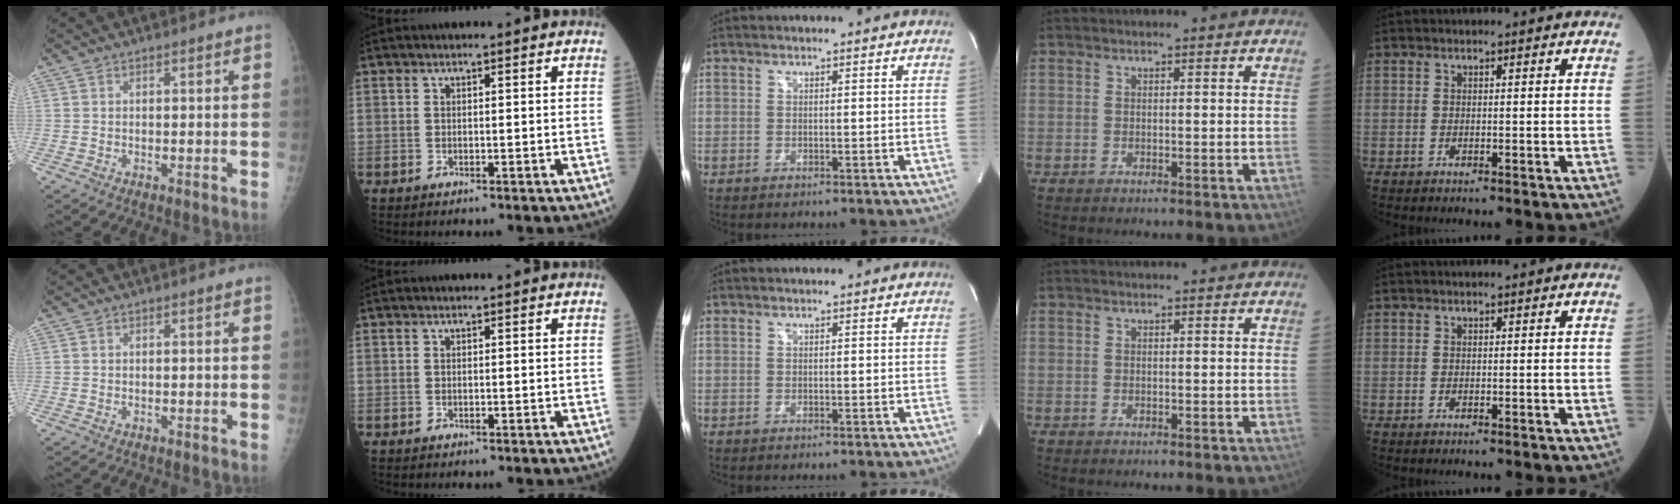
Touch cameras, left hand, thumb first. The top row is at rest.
{}